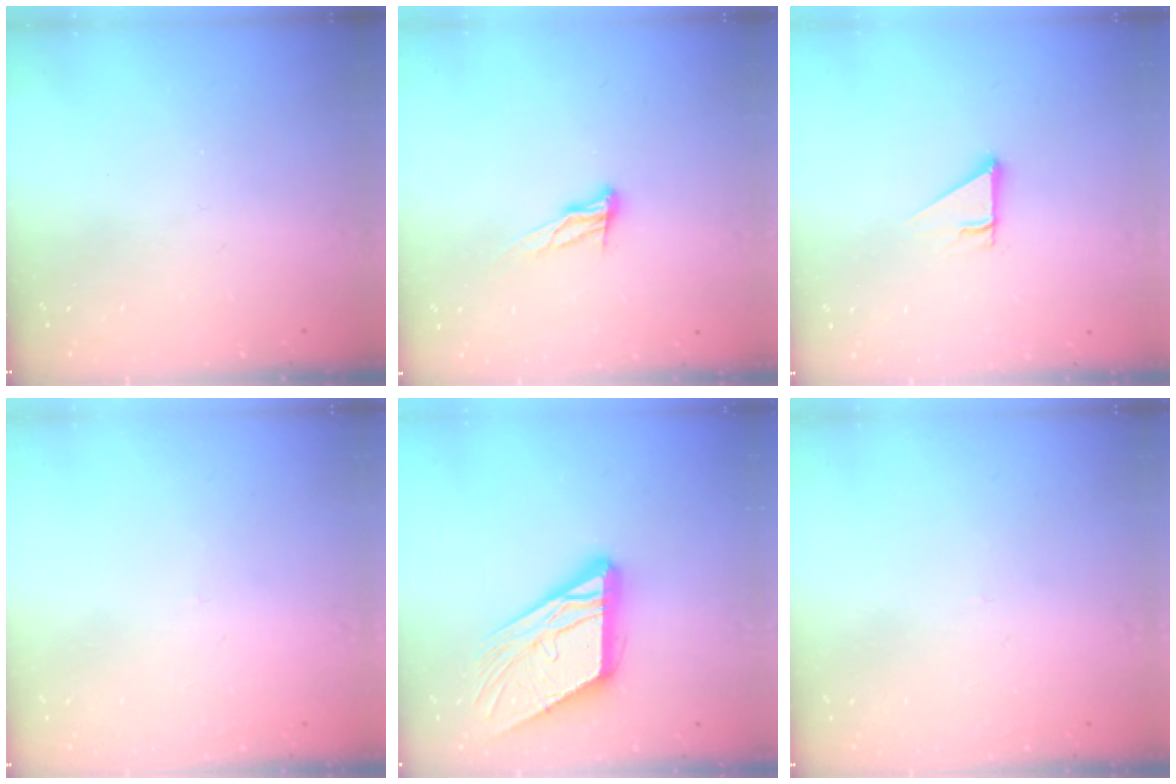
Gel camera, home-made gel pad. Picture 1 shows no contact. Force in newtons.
{"total": 9.2, "press": 8.9, "slide": 2.5}
{"total": 2.5, "press": 2.5, "slide": 0.2}
{"total": 2.7, "press": 2.7, "slide": 0.3}
{"total": 15.7, "press": 15.6, "slide": 1.8}
{"total": 2.7, "press": 2.7, "slide": 0.3}